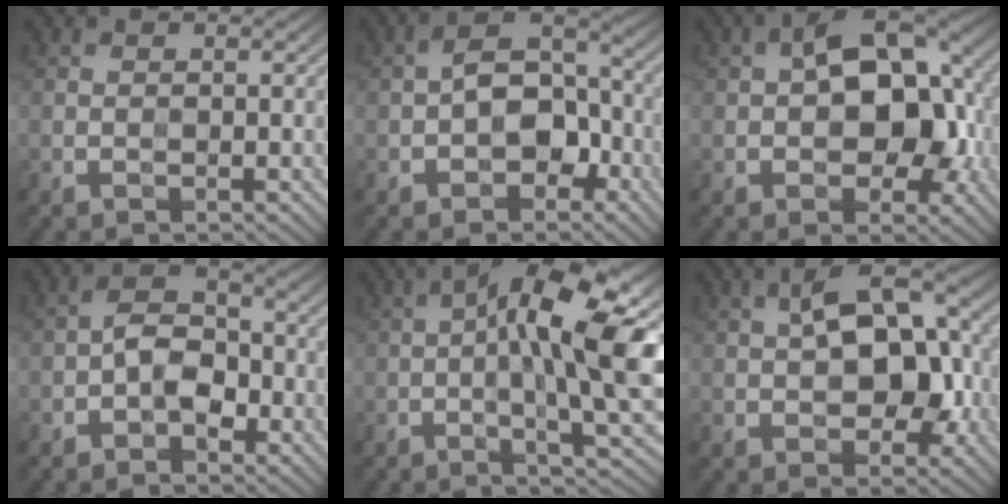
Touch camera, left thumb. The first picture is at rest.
{"total": 7.4, "force": [-2.1, 4.8, 5.3], "torque": [-0.073, 0.013, -0.047]}
{"total": 12.4, "force": [0.3, 7.1, 10.1], "torque": [-0.143, 0.019, -0.004]}
{"total": 5.4, "force": [-2.0, 3.3, 3.8], "torque": [-0.060, 0.014, -0.045]}
{"total": 14.4, "force": [0.3, 4.0, 13.8], "torque": [-0.225, 0.020, -0.003]}
{"total": 11.1, "force": [0.2, 5.9, 9.4], "torque": [-0.146, 0.020, -0.005]}